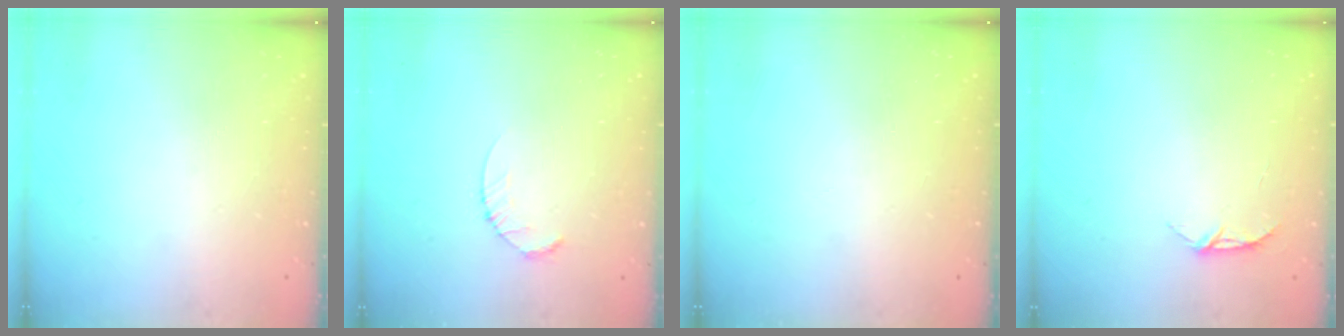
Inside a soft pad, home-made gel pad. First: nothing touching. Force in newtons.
{"total": 2.6, "press": 2.6, "slide": 0.4}
{"total": 0.0}
{"total": 4.6, "press": 4.5, "slide": 0.5}